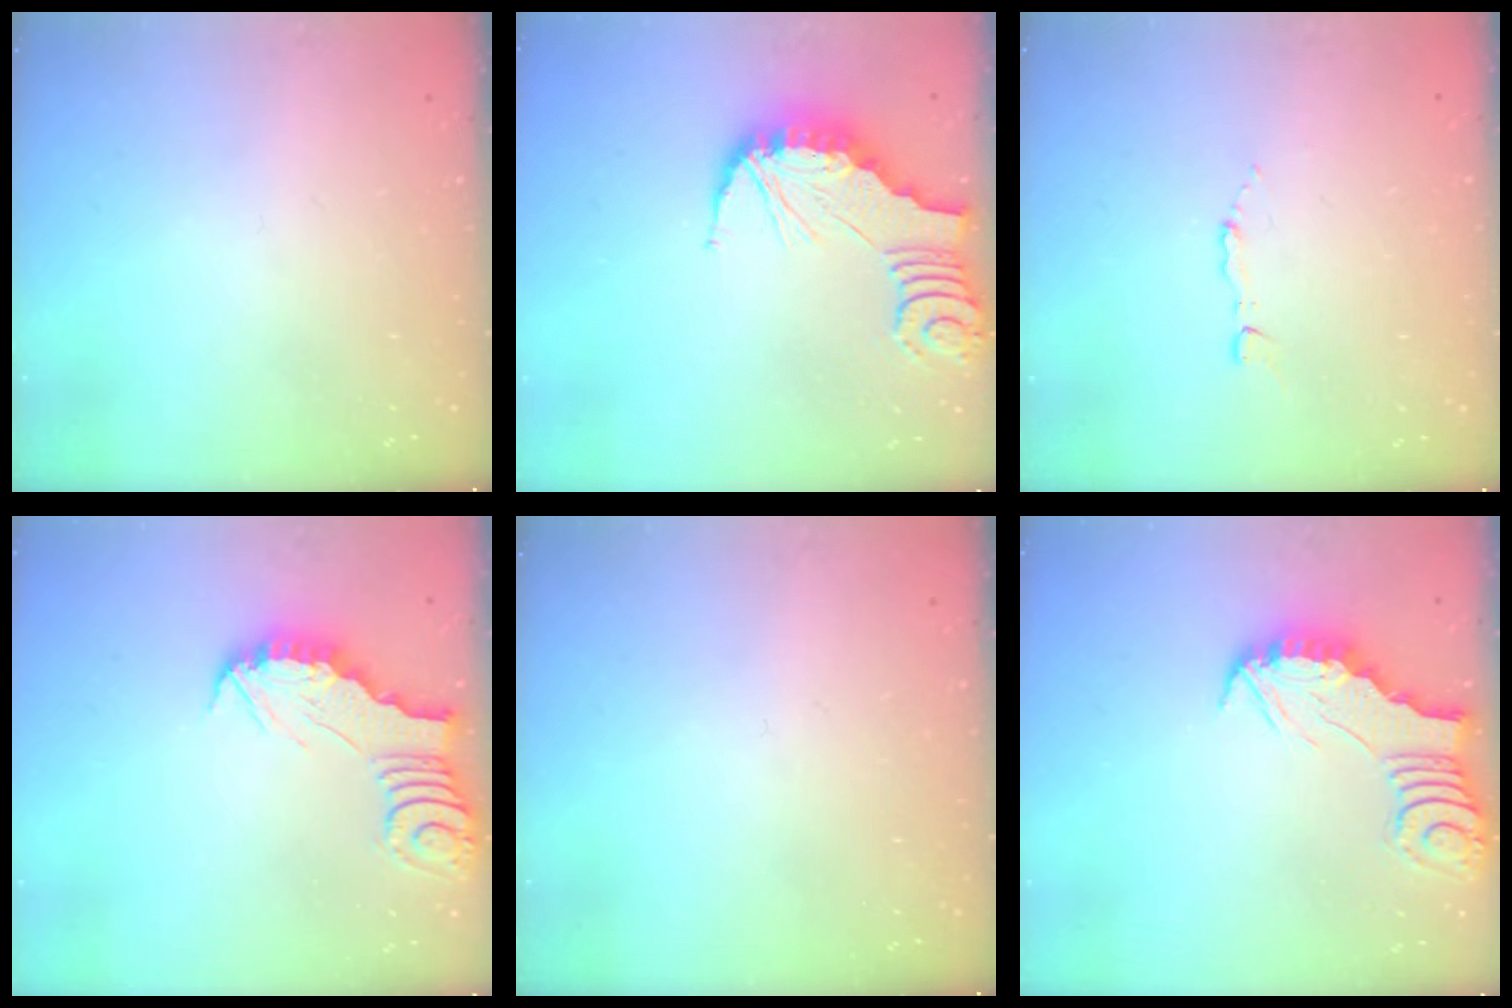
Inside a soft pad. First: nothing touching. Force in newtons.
{"total": 2.2, "press": 2.2, "slide": 0.2}
{"total": 1.8, "press": 1.8, "slide": 0.2}
{"total": 3.0, "press": 3.0, "slide": 0.3}
{"total": 0.0}
{"total": 2.5, "press": 2.5, "slide": 0.2}